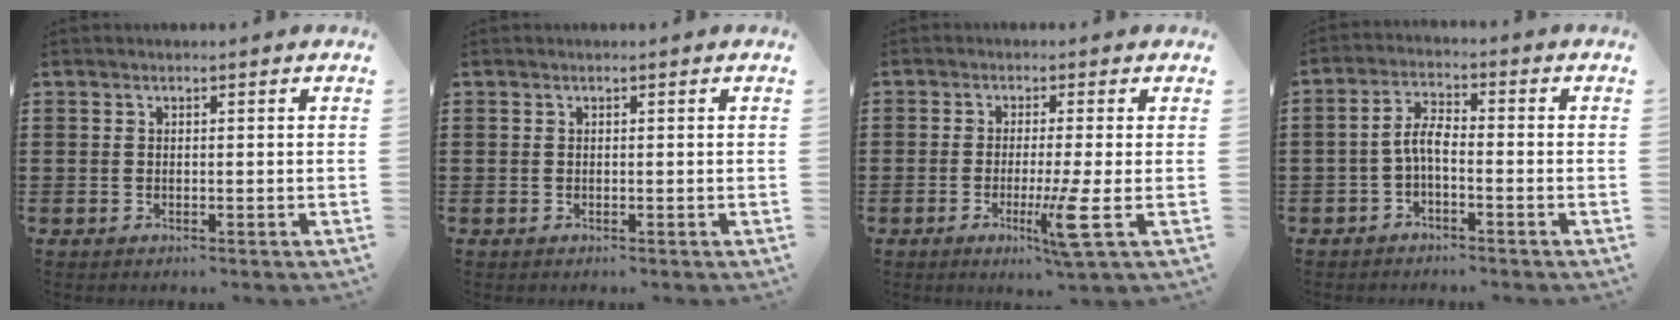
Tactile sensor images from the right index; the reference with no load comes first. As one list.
[{"total": 0.0}, {"total": 6.7, "force": [-2.0, -0.5, 6.3], "torque": [-0.117, -0.026, -0.036]}, {"total": 4.0, "force": [-1.3, 1.3, 3.5], "torque": [-0.086, 0.002, -0.032]}]